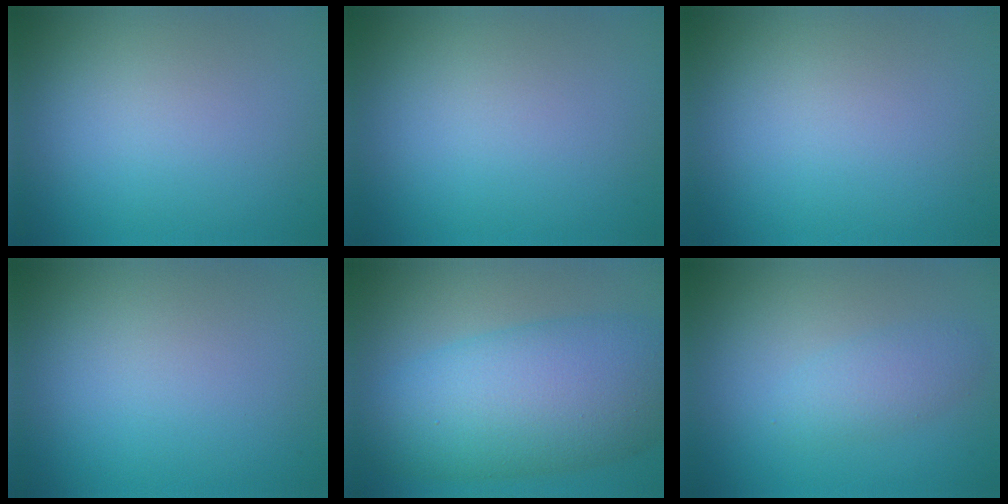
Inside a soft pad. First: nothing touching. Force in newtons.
{"total": 0.0}
{"total": 0.0}
{"total": 0.0}
{"total": 10.4, "press": 10.4, "slide": 0.2}
{"total": 2.2, "press": 2.2, "slide": 0.1}